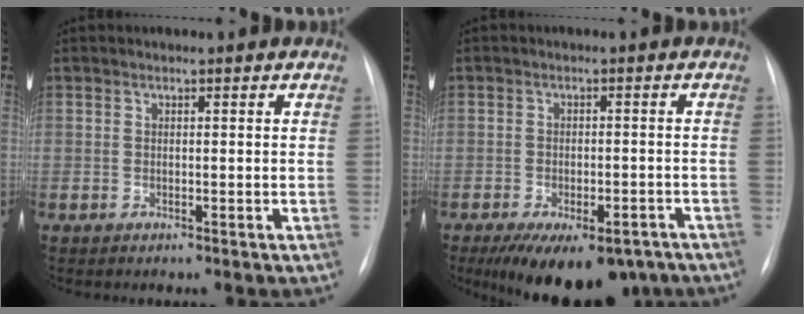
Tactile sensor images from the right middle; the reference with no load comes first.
{"total": 13.9, "force": [-10.2, 5.9, 7.3], "torque": [-0.109, -0.009, -0.134]}